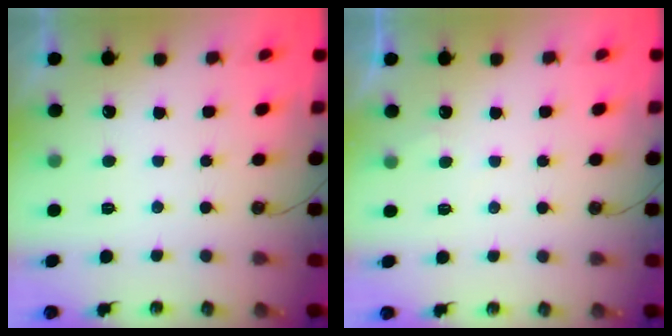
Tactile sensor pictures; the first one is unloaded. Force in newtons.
{"total": 2.8, "press": 2.8, "slide": 0.3}